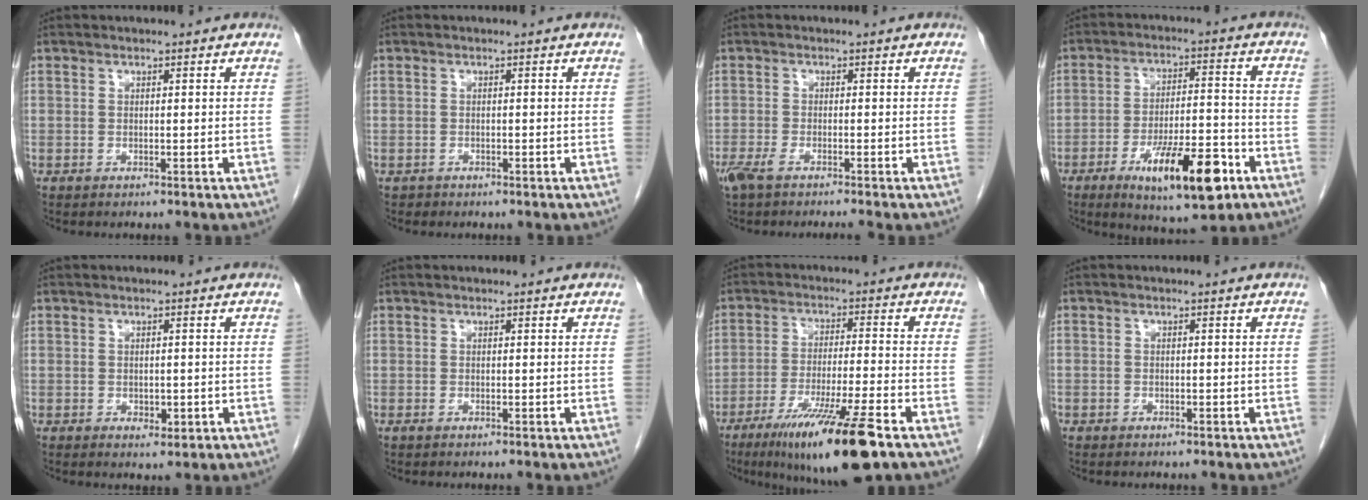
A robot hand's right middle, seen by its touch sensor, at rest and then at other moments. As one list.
[{"total": 0.6, "force": [-0.4, 0.4, 0.0], "torque": [-0.008, 0.002, -0.009]}, {"total": 4.2, "force": [-3.3, 0.3, 2.6], "torque": [-0.045, -0.008, -0.060]}, {"total": 13.6, "force": [-6.8, 3.2, 11.3], "torque": [-0.182, -0.005, -0.102]}, {"total": 2.0, "force": [-0.7, 1.1, 1.5], "torque": [-0.020, 0.000, -0.003]}, {"total": 0.0}, {"total": 14.6, "force": [-8.9, 0.1, 11.6], "torque": [-0.196, -0.040, -0.150]}, {"total": 0.9, "force": [-0.7, 0.6, 0.1], "torque": [-0.004, 0.004, -0.013]}]